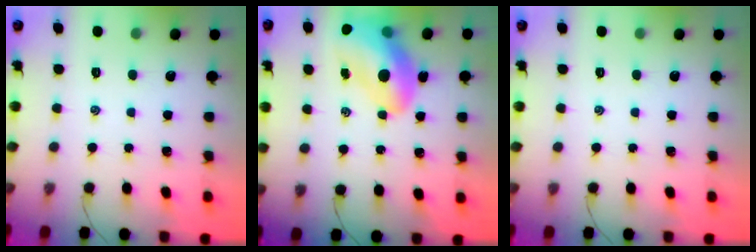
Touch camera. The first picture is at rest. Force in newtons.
{"total": 16.2, "press": 15.6, "slide": 4.5}
{"total": 0.0}